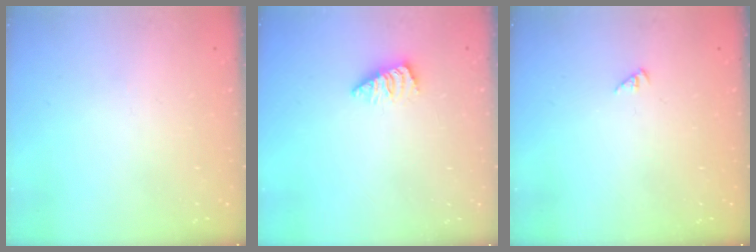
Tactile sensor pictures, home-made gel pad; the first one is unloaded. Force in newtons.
{"total": 1.2, "press": 1.1, "slide": 0.4}
{"total": 0.0}